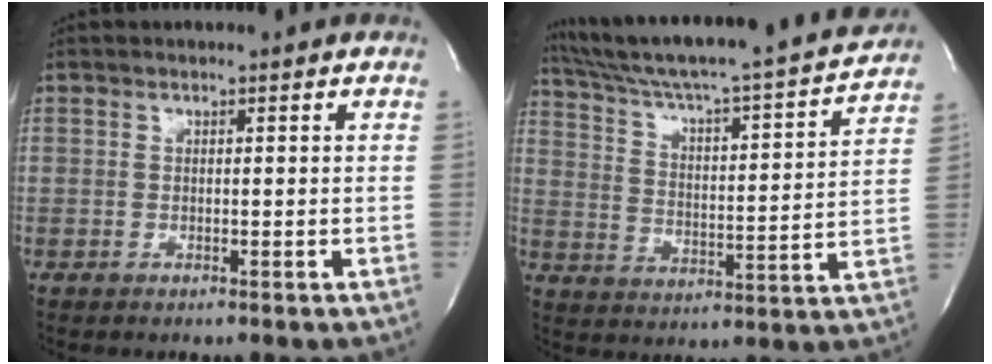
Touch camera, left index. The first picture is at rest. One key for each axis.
{"total": 23.3, "fx": 21.3, "fy": 0.8, "fz": 9.5, "tx": -0.161, "ty": -0.038, "tz": 0.301}